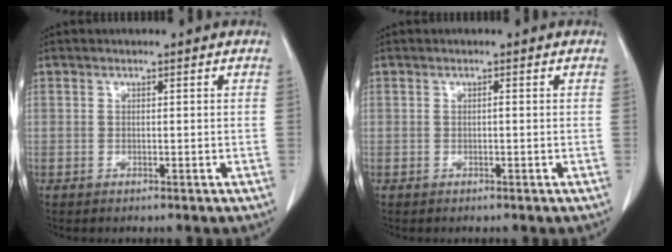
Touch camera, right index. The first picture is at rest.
{"total": 0.0}